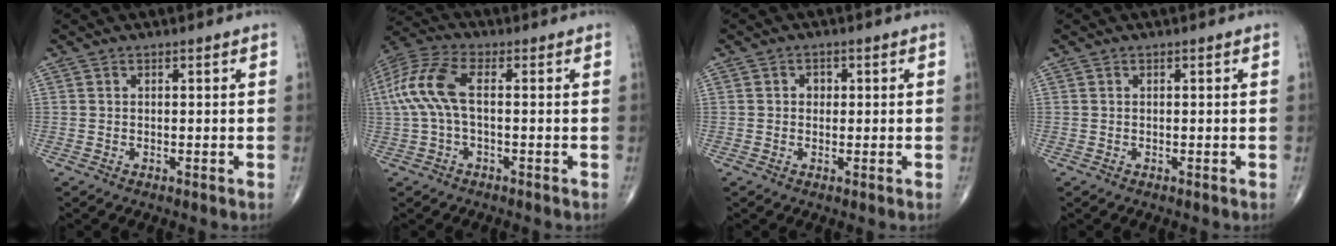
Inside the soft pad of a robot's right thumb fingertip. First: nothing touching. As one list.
[{"total": 10.4, "force": [0.4, 4.6, 9.4], "torque": [-0.230, 0.028, 0.004]}, {"total": 1.7, "force": [0.2, 1.5, 0.8], "torque": [-0.001, 0.003, -0.001]}, {"total": 0.0}]